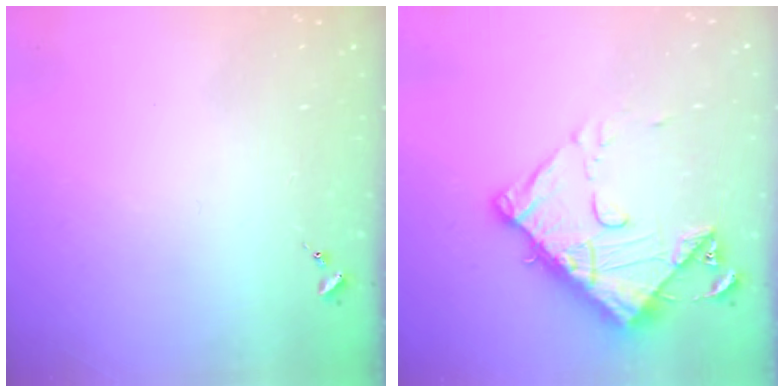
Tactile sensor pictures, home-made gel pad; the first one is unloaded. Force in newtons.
{"total": 13.6, "press": 13.5, "slide": 1.3}